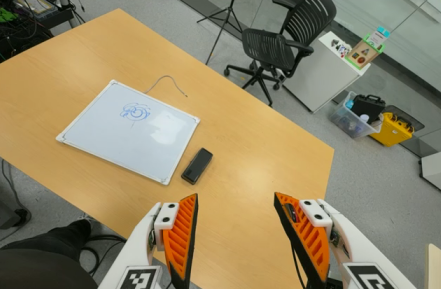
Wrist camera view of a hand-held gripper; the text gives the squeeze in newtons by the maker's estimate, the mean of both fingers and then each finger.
{"total": 0.0}